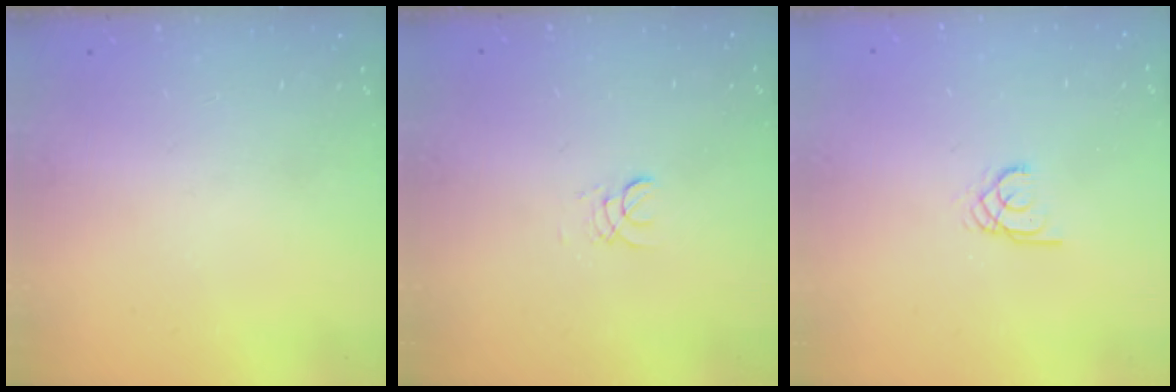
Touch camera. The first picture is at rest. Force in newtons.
{"total": 2.0, "press": 2.0, "slide": 0.2}
{"total": 1.9, "press": 1.9, "slide": 0.1}